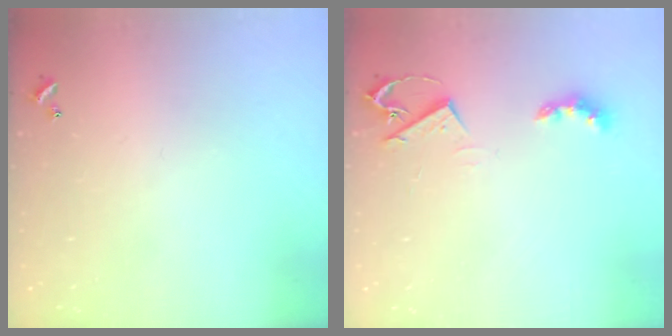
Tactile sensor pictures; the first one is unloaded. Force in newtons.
{"total": 4.6, "press": 4.5, "slide": 0.6}